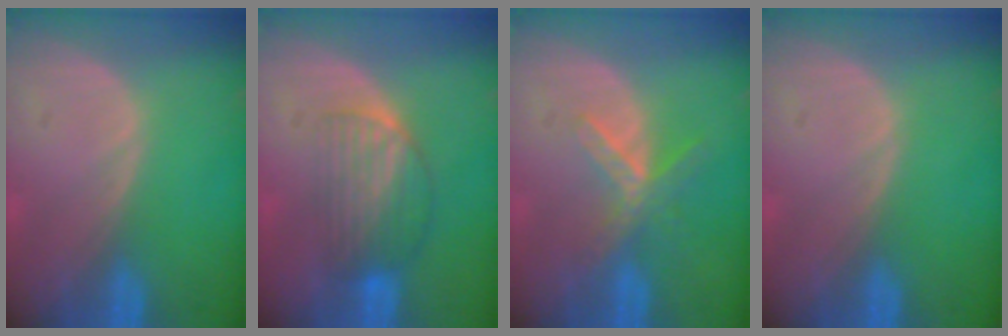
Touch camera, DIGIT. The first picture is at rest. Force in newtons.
{"total": 6.8, "press": 6.0, "slide": 3.3}
{"total": 5.7, "press": 5.0, "slide": 2.8}
{"total": 0.0}